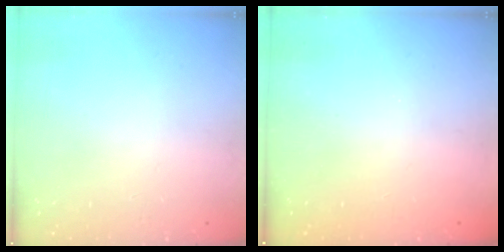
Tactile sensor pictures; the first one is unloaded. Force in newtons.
{"total": 2.3, "press": 2.2, "slide": 0.8}